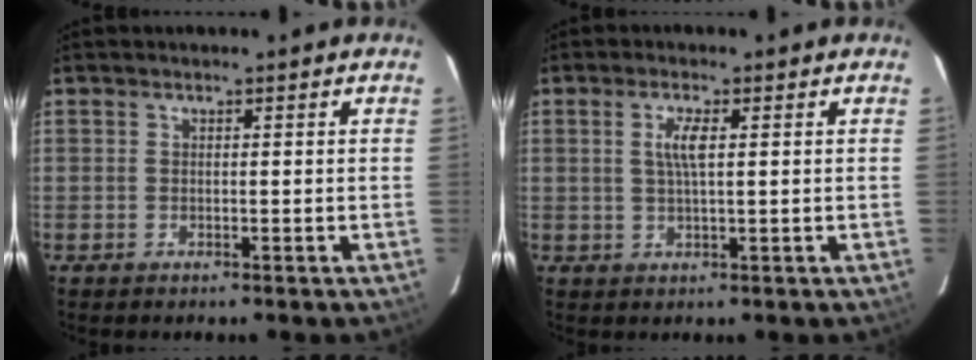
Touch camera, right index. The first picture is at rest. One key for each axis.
{"total": 3.4, "fx": 0.8, "fy": 0.6, "fz": 3.3, "tx": -0.065, "ty": 0.001, "tz": 0.015}